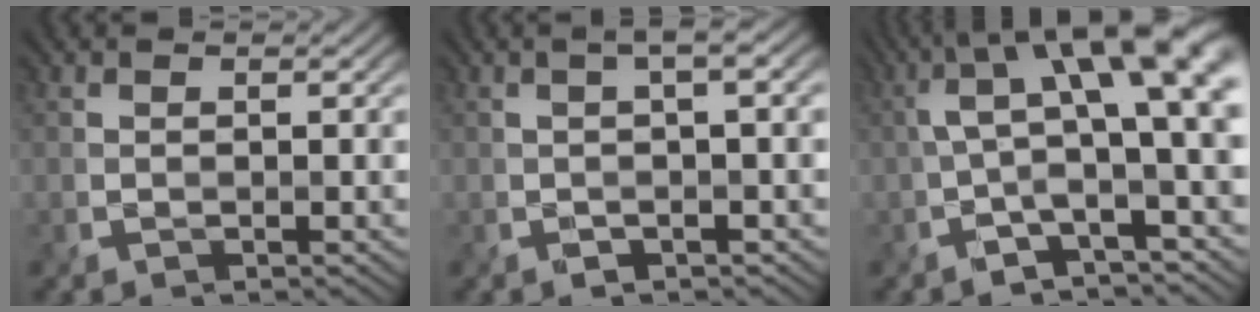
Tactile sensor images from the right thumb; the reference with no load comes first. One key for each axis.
{"total": 3.1, "fx": 0.2, "fy": 0.5, "fz": 3.0, "tx": -0.043, "ty": 0.013, "tz": -0.001}
{"total": 11.1, "fx": 2.2, "fy": 3.3, "fz": 10.3, "tx": -0.179, "ty": 0.022, "tz": 0.033}